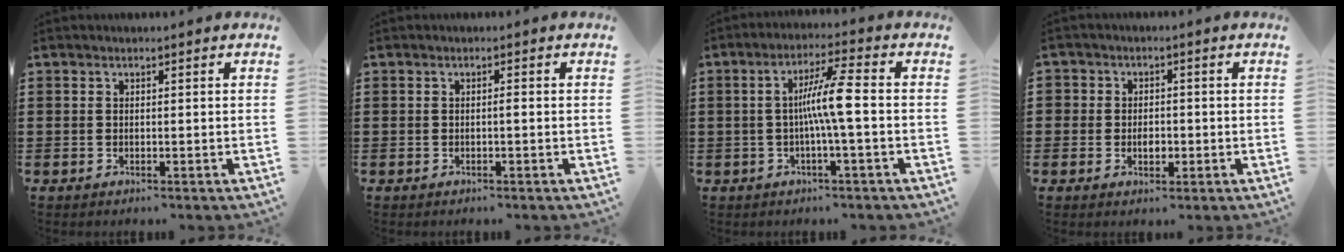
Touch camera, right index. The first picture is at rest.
{"total": 0.6, "force": [-0.2, 0.0, 0.6], "torque": [-0.010, -0.003, -0.003]}
{"total": 6.9, "force": [-0.5, 0.0, 6.9], "torque": [-0.134, -0.001, -0.020]}
{"total": 2.4, "force": [-0.5, 2.1, 1.1], "torque": [-0.027, 0.005, -0.013]}